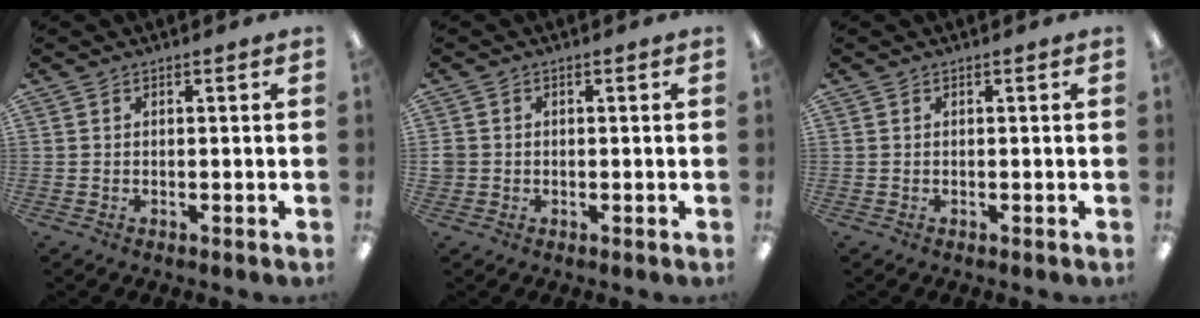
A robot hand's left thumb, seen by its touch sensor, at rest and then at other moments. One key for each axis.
{"total": 1.8, "fx": -0.3, "fy": 1.8, "fz": 0.2, "tx": -0.005, "ty": 0.003, "tz": -0.008}
{"total": 0.0}